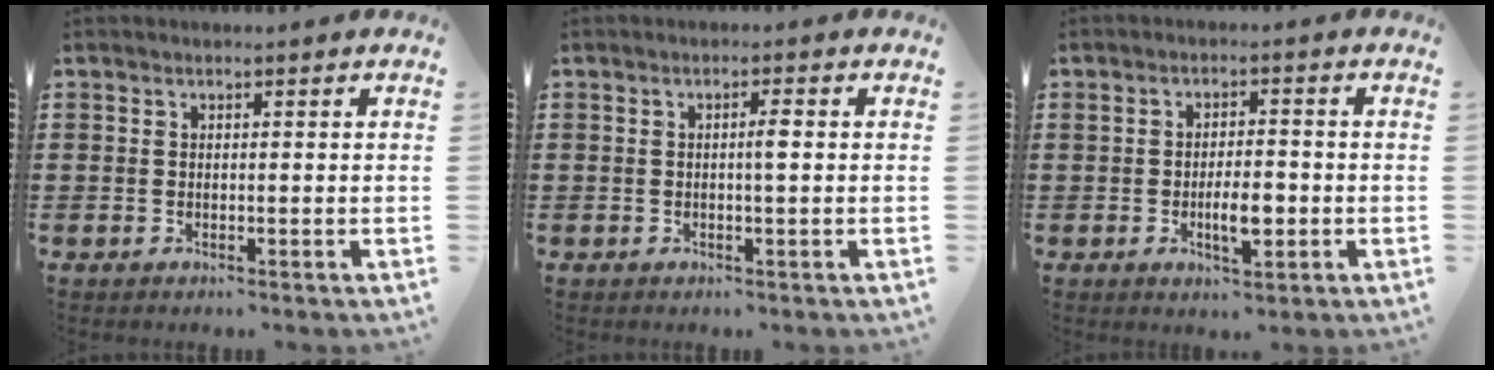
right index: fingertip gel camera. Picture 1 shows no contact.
{"total": 1.7, "force": [-0.1, 0.1, 1.7], "torque": [-0.032, 0.001, -0.004]}
{"total": 4.7, "force": [-1.1, 1.8, 4.2], "torque": [-0.079, 0.004, -0.022]}